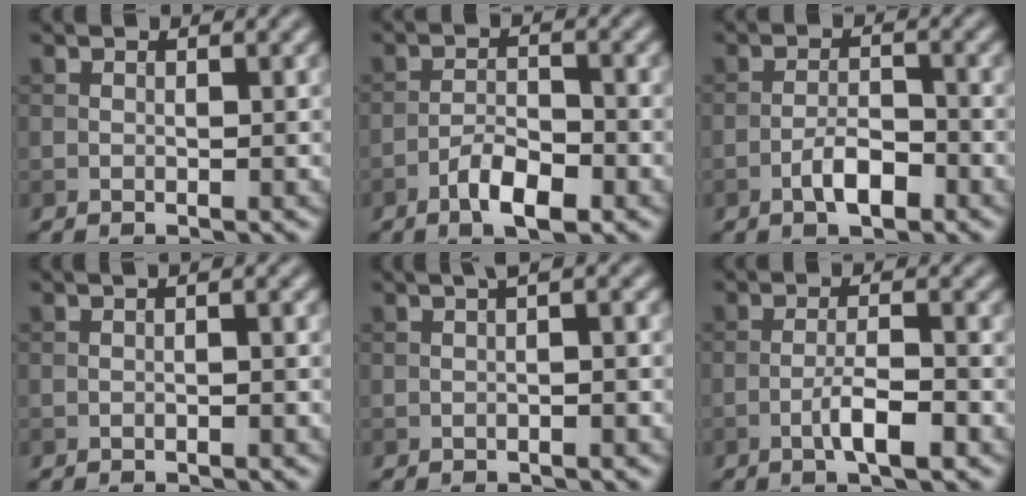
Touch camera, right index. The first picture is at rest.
{"total": 4.0, "force": [-2.4, 1.3, 3.0], "torque": [-0.052, 0.007, -0.046]}
{"total": 3.0, "force": [-1.7, 1.1, 2.2], "torque": [-0.037, 0.007, -0.033]}
{"total": 1.5, "force": [0.0, 0.5, 1.4], "torque": [-0.010, -0.009, -0.007]}
{"total": 2.9, "force": [0.6, 1.0, 2.7], "torque": [-0.017, 0.008, -0.004]}
{"total": 3.5, "force": [-1.7, 0.7, 3.0], "torque": [-0.056, 0.007, -0.035]}